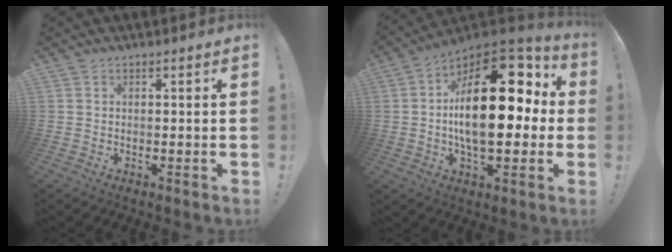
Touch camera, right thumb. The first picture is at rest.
{"total": 25.7, "force": [1.9, 12.7, 22.3], "torque": [-0.359, 0.001, 0.030]}